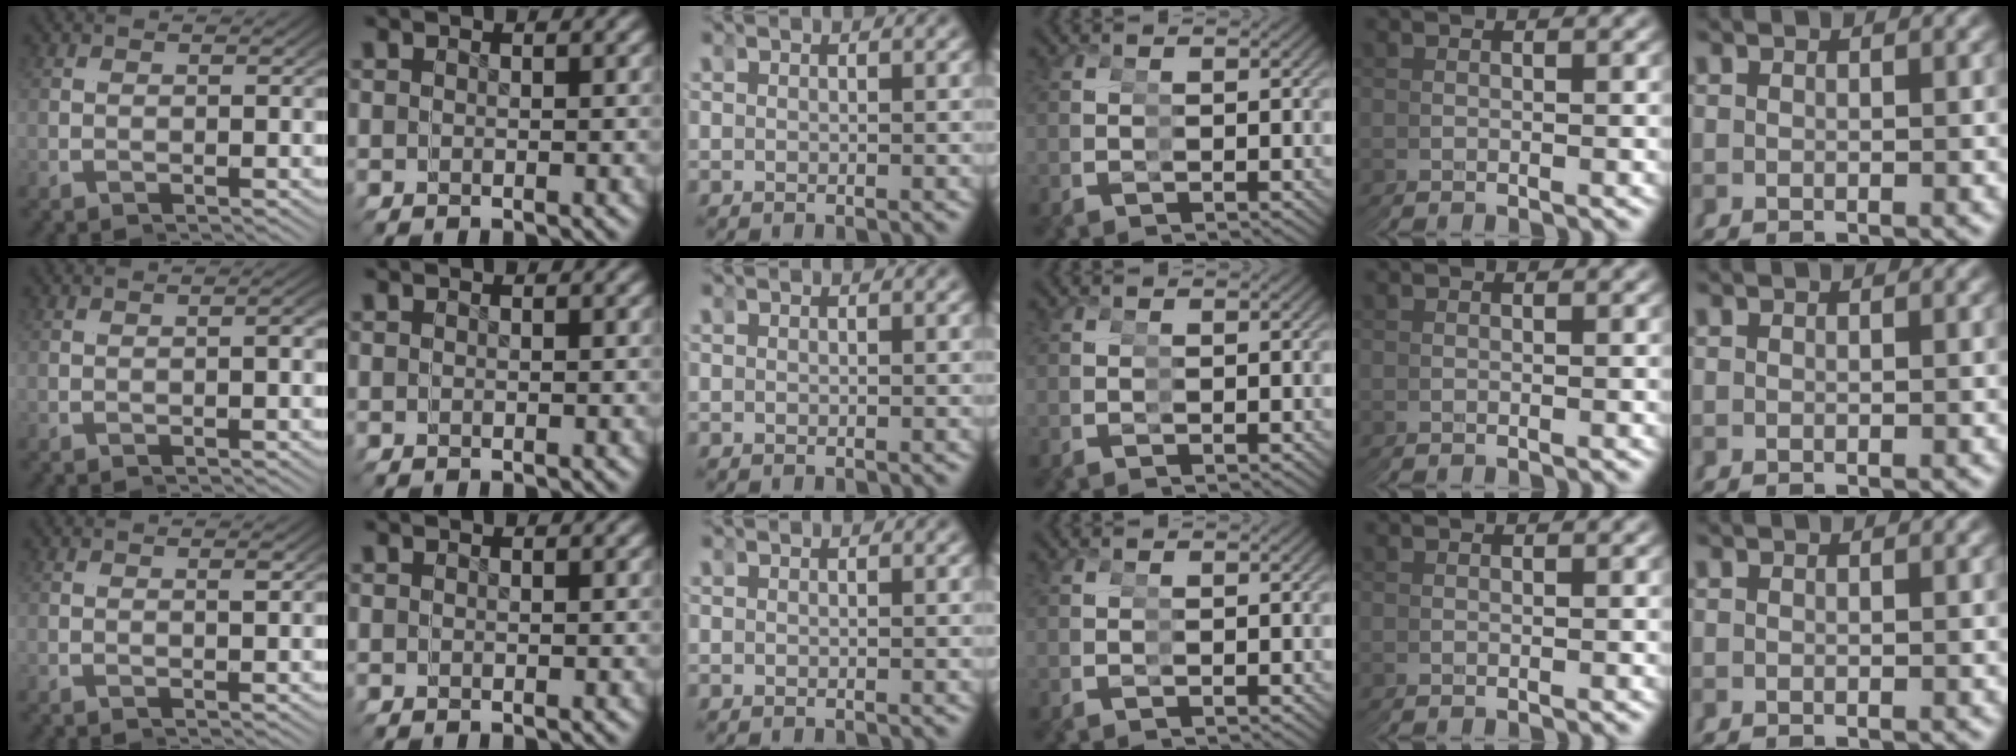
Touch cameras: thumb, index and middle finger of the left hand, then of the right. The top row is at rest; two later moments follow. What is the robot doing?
{"motion": "reach", "object": "tape"}